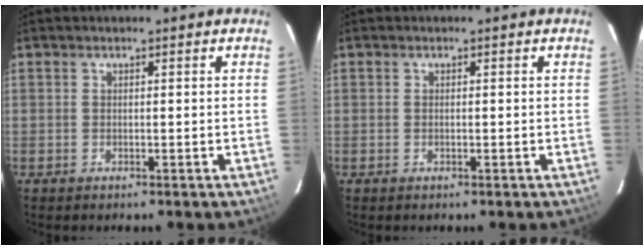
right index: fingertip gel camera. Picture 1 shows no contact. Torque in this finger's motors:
{"motor_torque": [-0.15, 0.09, -0.03, -0.01]}